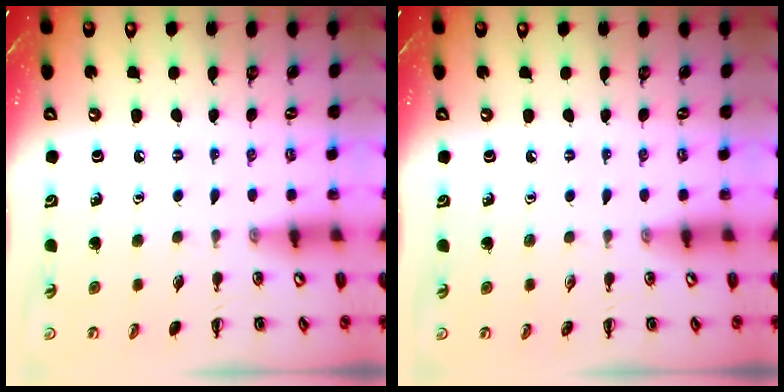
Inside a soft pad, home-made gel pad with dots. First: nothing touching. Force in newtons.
{"total": 0.0}